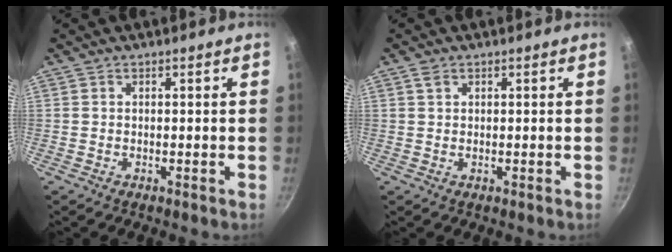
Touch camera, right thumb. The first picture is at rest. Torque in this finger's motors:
{"motor_torque": [0.12, -0.16, -0.01, 0.22, 0.01]}